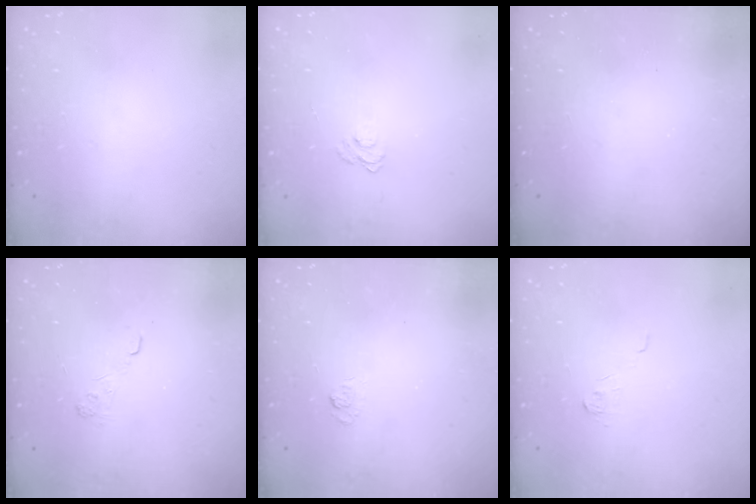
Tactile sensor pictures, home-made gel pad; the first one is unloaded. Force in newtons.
{"total": 3.7, "press": 3.7, "slide": 0.3}
{"total": 2.4, "press": 2.3, "slide": 0.8}
{"total": 2.9, "press": 2.4, "slide": 1.5}
{"total": 2.9, "press": 2.5, "slide": 1.5}
{"total": 3.6, "press": 3.6, "slide": 0.4}